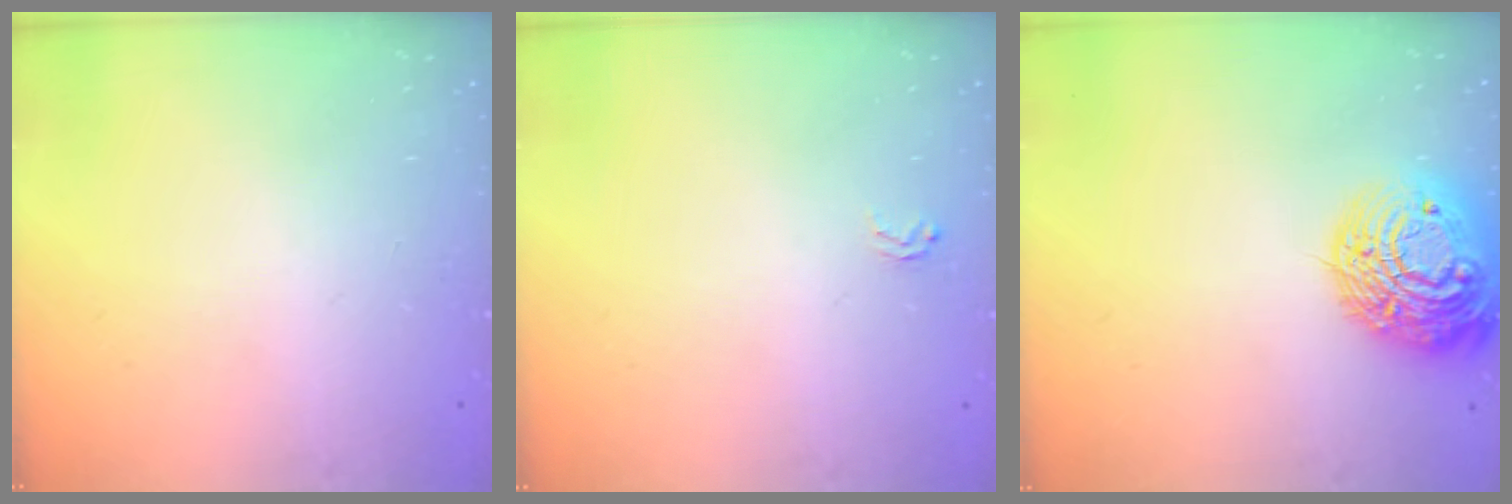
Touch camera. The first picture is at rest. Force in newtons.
{"total": 2.3, "press": 2.2, "slide": 0.2}
{"total": 18.5, "press": 18.4, "slide": 1.5}